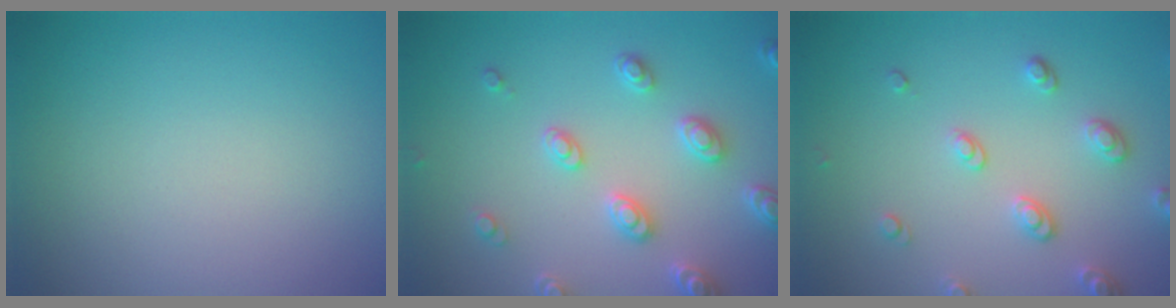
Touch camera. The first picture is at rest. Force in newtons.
{"total": 3.6, "press": 3.2, "slide": 1.6}
{"total": 2.6, "press": 2.6, "slide": 0.6}